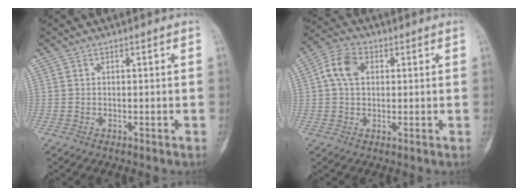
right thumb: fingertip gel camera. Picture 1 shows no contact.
{"total": 7.0, "force": [1.5, 4.8, 4.9], "torque": [-0.090, 0.017, 0.022]}